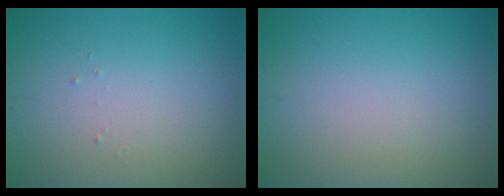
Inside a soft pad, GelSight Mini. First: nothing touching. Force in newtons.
{"total": 0.0}